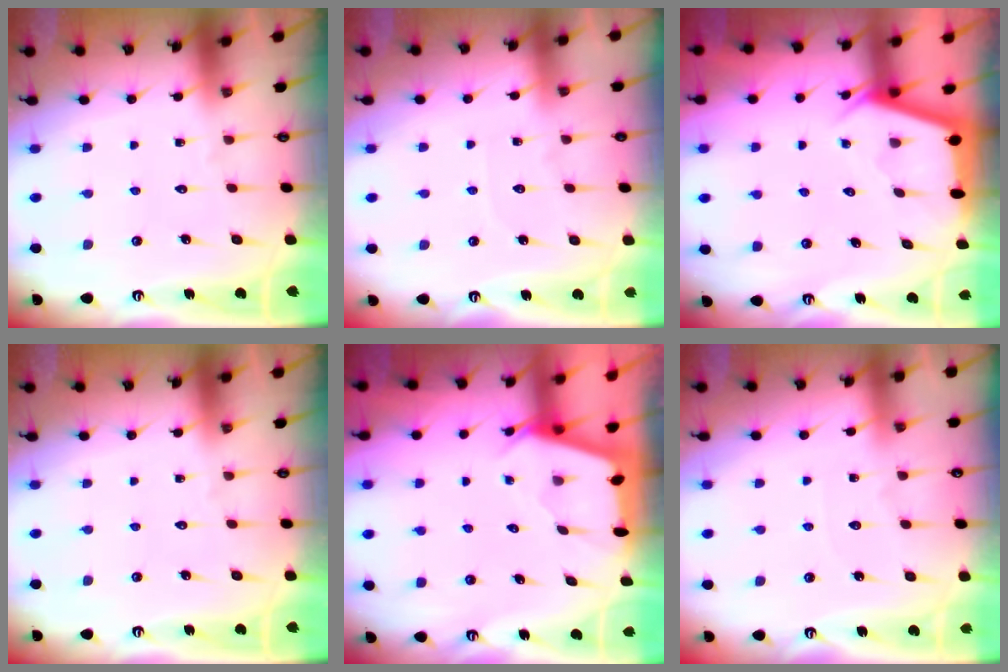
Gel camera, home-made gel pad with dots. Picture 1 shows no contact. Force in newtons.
{"total": 2.7, "press": 2.6, "slide": 0.3}
{"total": 2.9, "press": 2.9, "slide": 0.3}
{"total": 0.0}
{"total": 2.4, "press": 2.4, "slide": 0.3}
{"total": 2.9, "press": 2.9, "slide": 0.4}